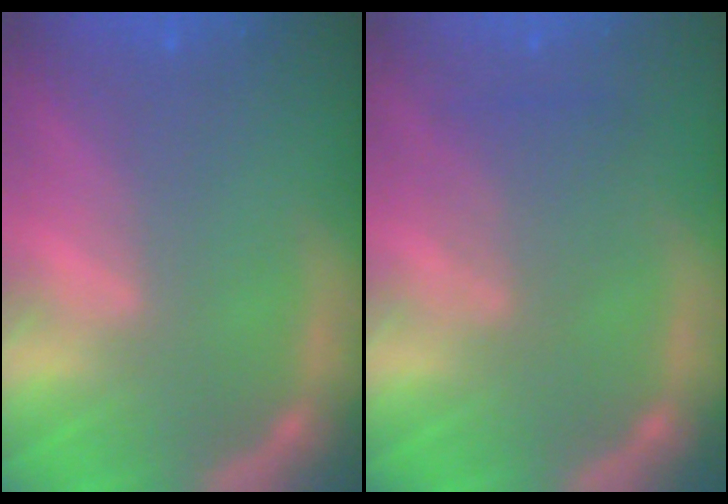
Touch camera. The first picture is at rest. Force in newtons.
{"total": 3.0}